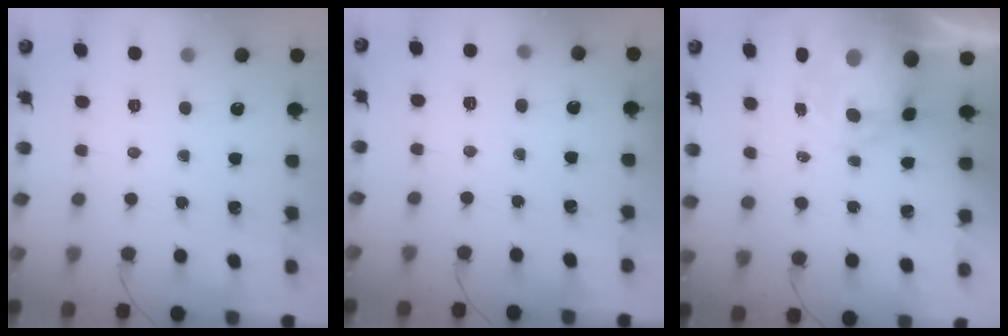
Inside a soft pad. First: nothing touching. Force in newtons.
{"total": 5.5, "press": 5.3, "slide": 1.6}
{"total": 10.2, "press": 9.9, "slide": 2.3}